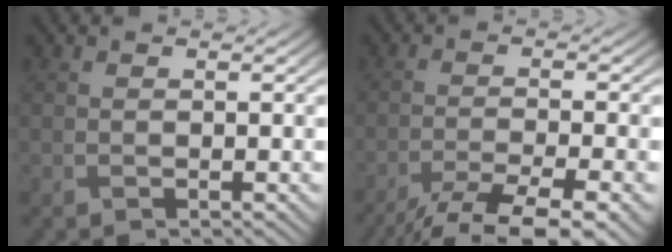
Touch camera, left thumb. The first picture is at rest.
{"total": 9.5, "force": [-7.4, 1.6, 5.7], "torque": [-0.094, -0.012, -0.112]}